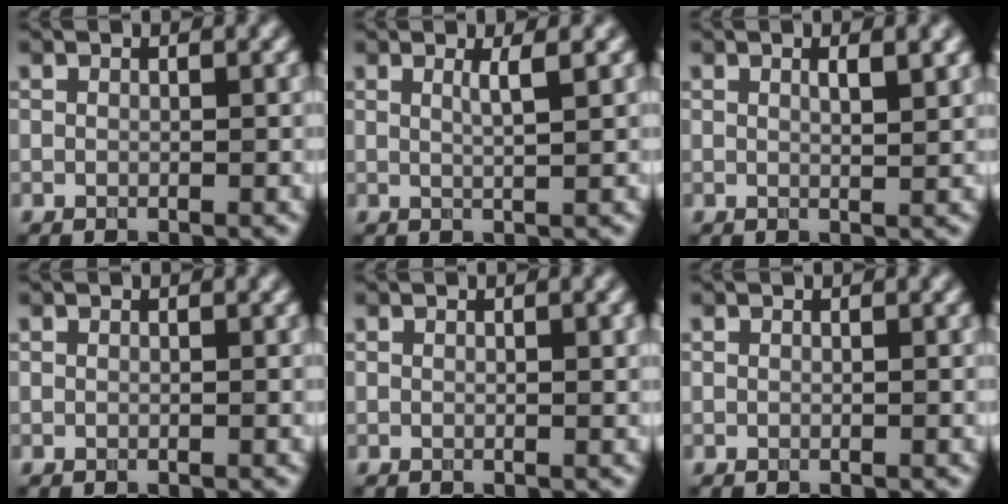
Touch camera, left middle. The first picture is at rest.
{"total": 1.8, "force": [0.7, 0.5, 1.7], "torque": [-0.021, 0.001, 0.005]}
{"total": 2.5, "force": [1.2, 0.7, 2.1], "torque": [-0.020, 0.002, 0.015]}
{"total": 0.0}
{"total": 0.8, "force": [0.2, 0.1, 0.7], "torque": [-0.009, 0.001, 0.002]}
{"total": 0.0}